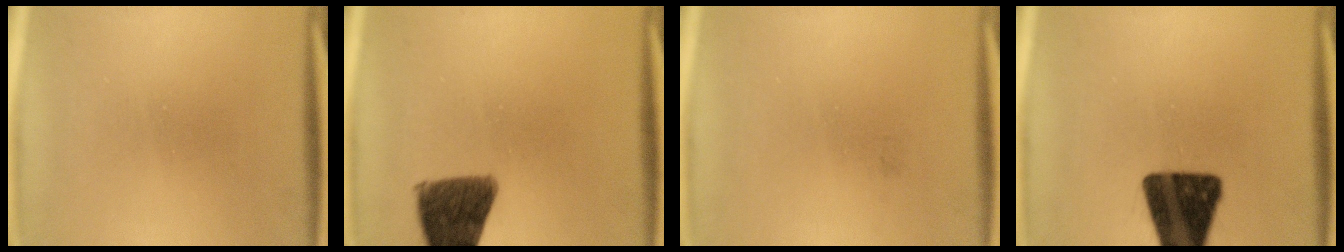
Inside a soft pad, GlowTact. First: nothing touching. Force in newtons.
{"total": 10.9}
{"total": 0.7}
{"total": 17.2}